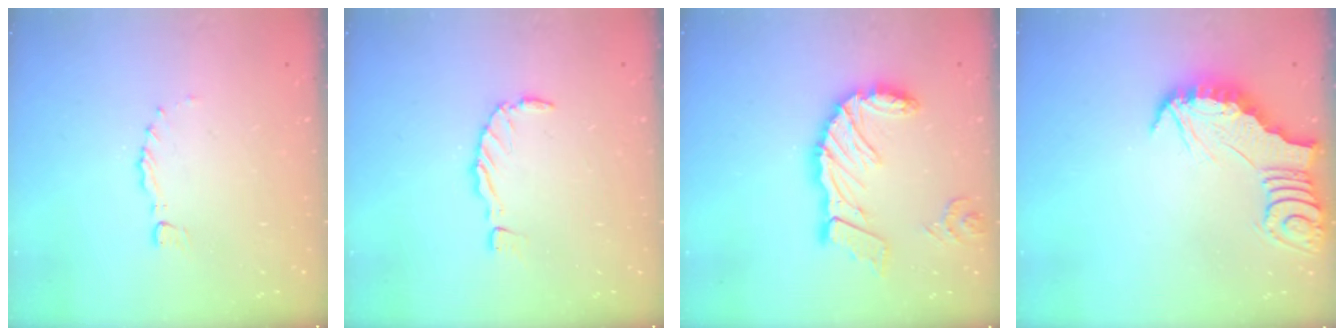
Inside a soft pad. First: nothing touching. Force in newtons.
{"total": 0.0}
{"total": 19.1, "press": 19.0, "slide": 2.2}
{"total": 2.8, "press": 2.8, "slide": 0.3}